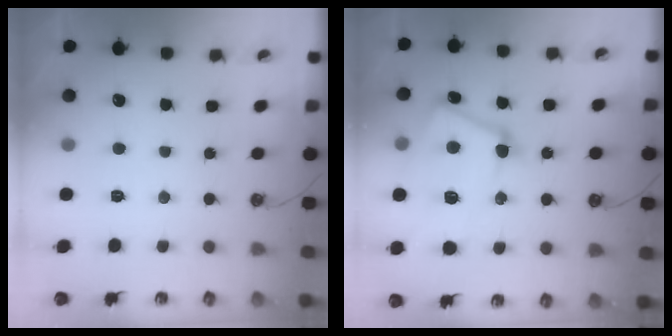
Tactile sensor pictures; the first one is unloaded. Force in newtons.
{"total": 13.0, "press": 12.8, "slide": 1.9}